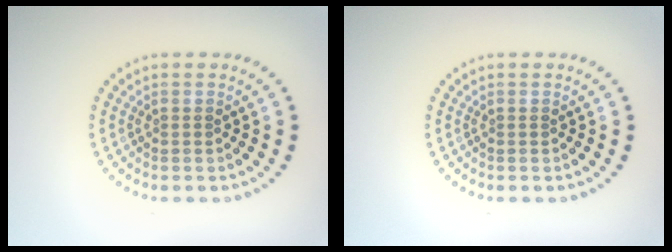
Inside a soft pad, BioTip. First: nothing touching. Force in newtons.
{"total": 0.0}